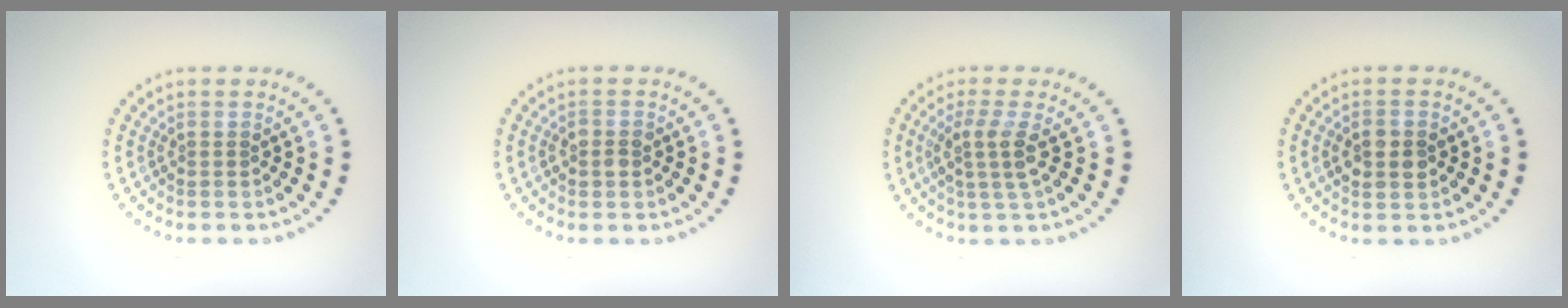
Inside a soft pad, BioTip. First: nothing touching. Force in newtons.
{"total": 1.3, "press": 1.2, "slide": 0.3}
{"total": 2.6, "press": 2.0, "slide": 1.7}
{"total": 2.9, "press": 2.9, "slide": 0.1}